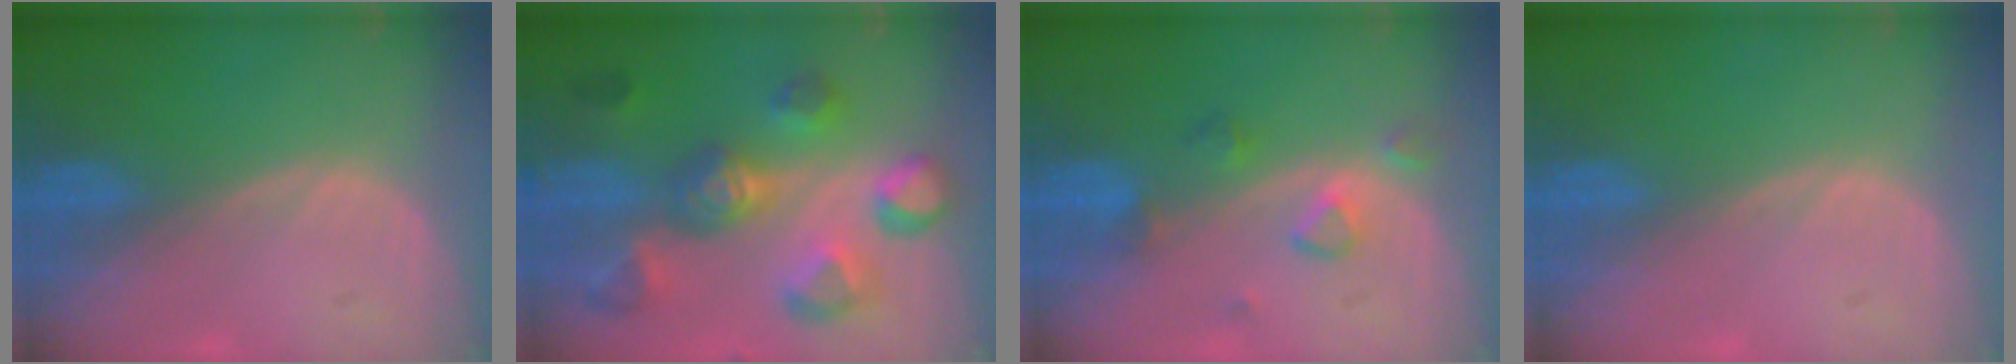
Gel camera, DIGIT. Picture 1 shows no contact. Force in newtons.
{"total": 10.6, "press": 10.0, "slide": 3.5}
{"total": 3.6, "press": 3.6, "slide": 0.4}
{"total": 0.0}